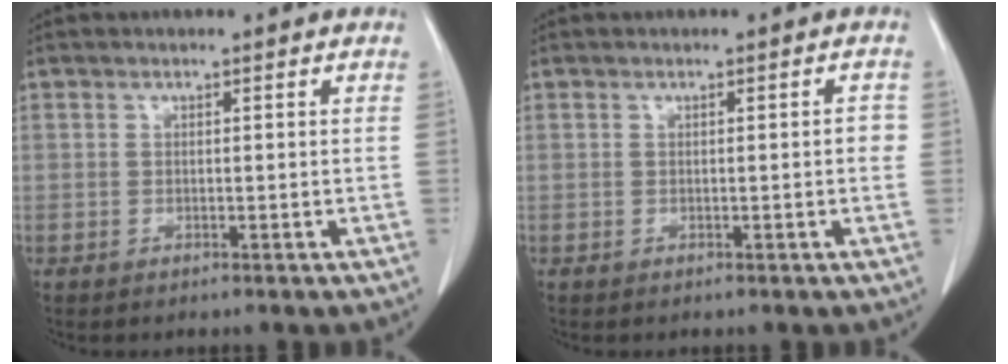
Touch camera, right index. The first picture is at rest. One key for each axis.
{"total": 1.2, "fx": 0.0, "fy": 0.4, "fz": 1.1, "tx": -0.008, "ty": 0.002, "tz": 0.001}